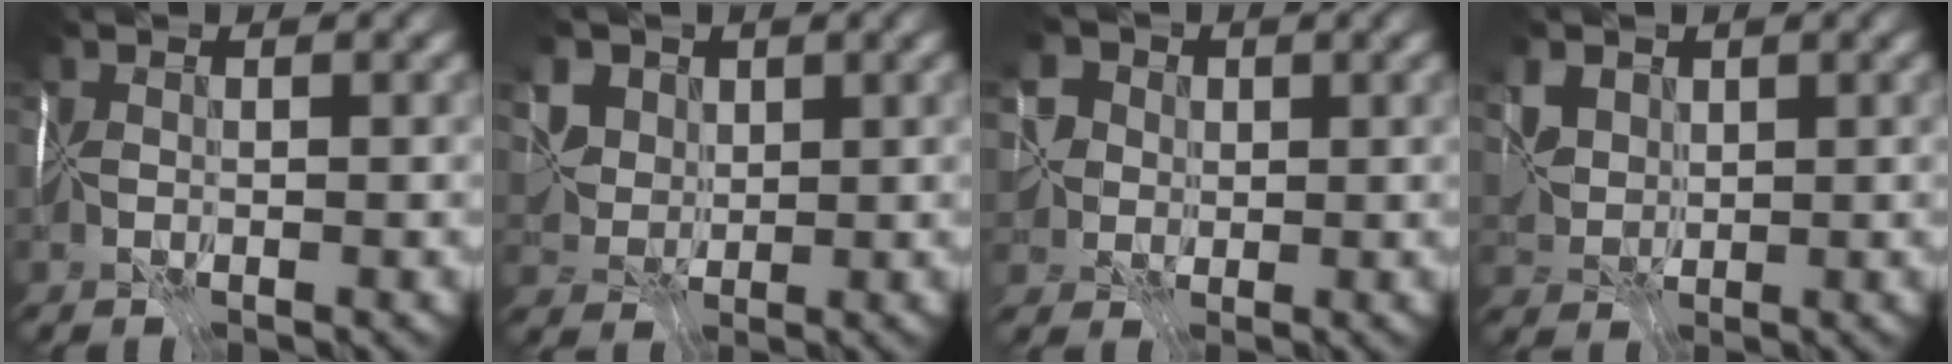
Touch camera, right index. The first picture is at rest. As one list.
[{"total": 5.6, "force": [3.1, 4.0, 2.4], "torque": [-0.046, 0.009, 0.044]}, {"total": 6.9, "force": [2.3, 5.5, 3.5], "torque": [-0.058, 0.017, 0.019]}, {"total": 3.0, "force": [2.0, 1.8, 1.3], "torque": [-0.043, 0.005, 0.044]}]